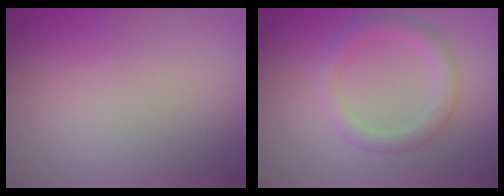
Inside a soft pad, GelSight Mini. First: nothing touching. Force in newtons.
{"total": 2.4, "press": 2.4, "slide": 0.1}